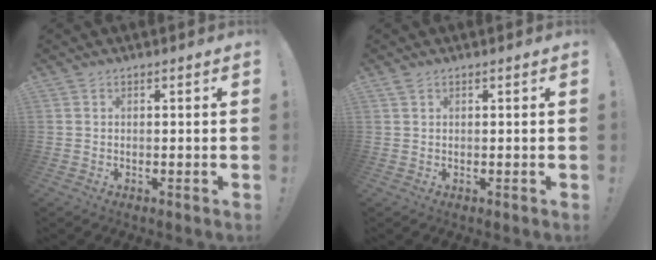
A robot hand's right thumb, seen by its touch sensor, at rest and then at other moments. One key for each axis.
{"total": 1.1, "fx": 0.8, "fy": 0.4, "fz": 0.6, "tx": -0.004, "ty": -0.004, "tz": 0.013}